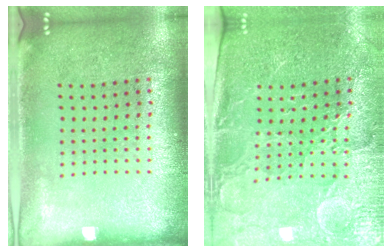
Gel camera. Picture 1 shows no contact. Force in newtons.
{"total": 3.5, "press": 3.3, "slide": 1.2}